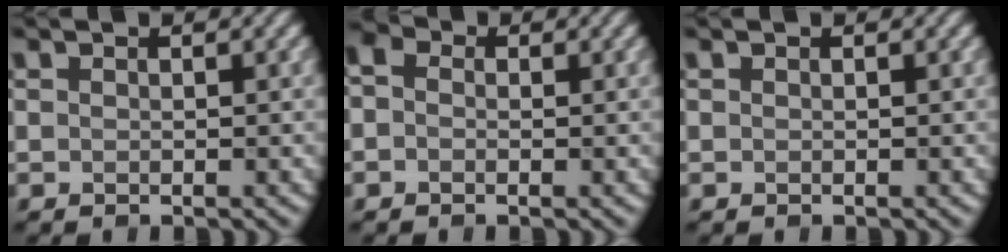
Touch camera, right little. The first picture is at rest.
{"total": 2.3, "force": [0.3, 1.8, 1.4], "torque": [-0.028, 0.006, -0.019]}
{"total": 0.0}